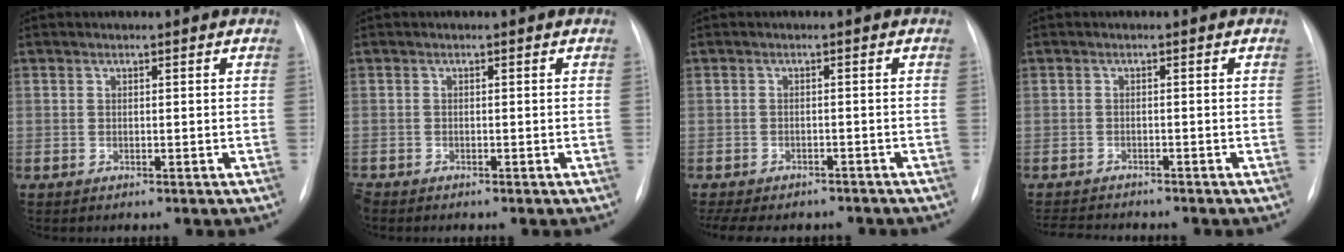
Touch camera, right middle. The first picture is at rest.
{"total": 1.1, "force": [-1.0, 0.4, 0.3], "torque": [-0.007, -0.002, -0.017]}
{"total": 11.9, "force": [-10.1, 4.7, 4.2], "torque": [-0.086, 0.004, -0.126]}
{"total": 5.6, "force": [-5.3, 0.9, 1.6], "torque": [-0.022, -0.008, -0.081]}